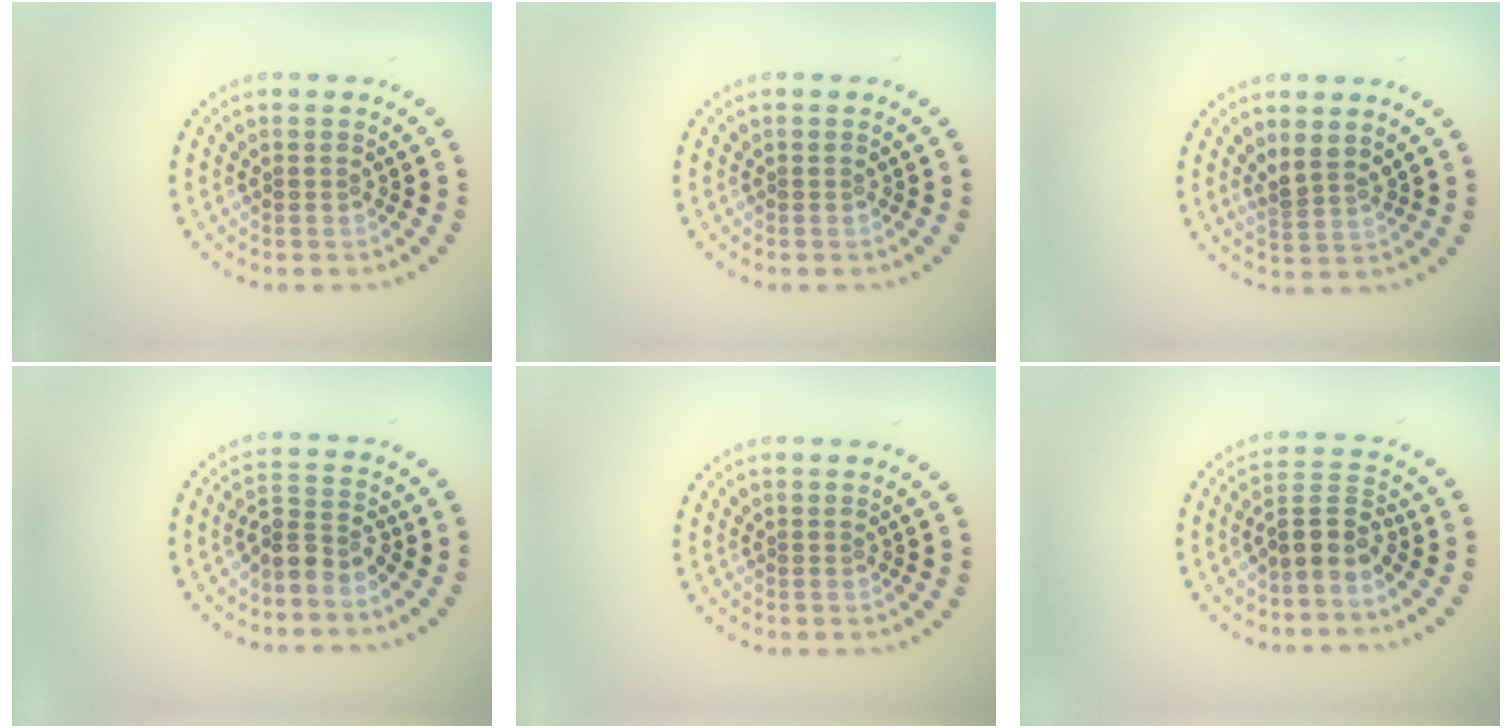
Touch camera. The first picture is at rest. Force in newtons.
{"total": 0.0}
{"total": 1.9, "press": 1.4, "slide": 1.3}
{"total": 2.6, "press": 2.2, "slide": 1.5}
{"total": 0.0}
{"total": 3.3, "press": 2.9, "slide": 1.7}